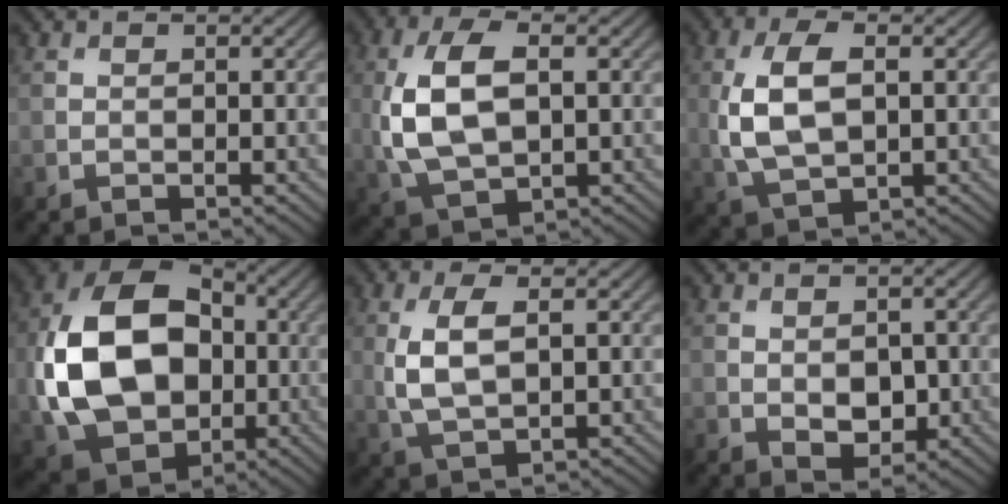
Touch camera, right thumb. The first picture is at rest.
{"total": 10.1, "force": [0.5, 5.4, 8.5], "torque": [-0.197, 0.000, 0.011]}
{"total": 8.0, "force": [0.5, 4.1, 6.8], "torque": [-0.156, 0.002, 0.009]}
{"total": 17.6, "force": [-1.0, 12.7, 12.1], "torque": [-0.271, 0.001, -0.025]}
{"total": 5.6, "force": [0.6, 2.4, 5.1], "torque": [-0.120, -0.002, 0.015]}
{"total": 3.6, "force": [-0.6, 2.3, 2.7], "torque": [-0.046, -0.011, -0.004]}